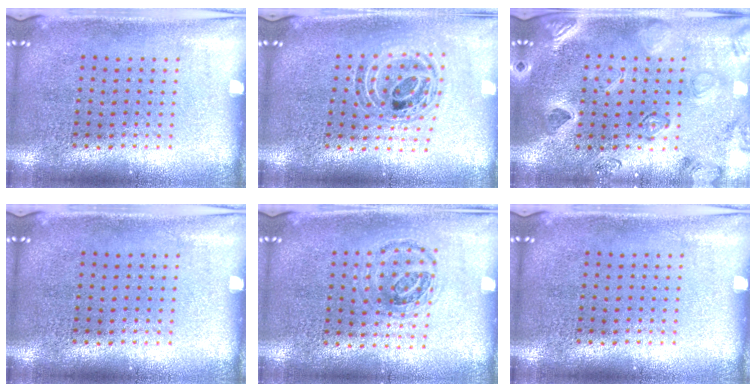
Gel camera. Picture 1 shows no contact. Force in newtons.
{"total": 0.8, "press": 0.8, "slide": 0.2}
{"total": 2.4, "press": 2.3, "slide": 0.6}
{"total": 0.0}
{"total": 1.0, "press": 1.0, "slide": 0.3}
{"total": 0.0}